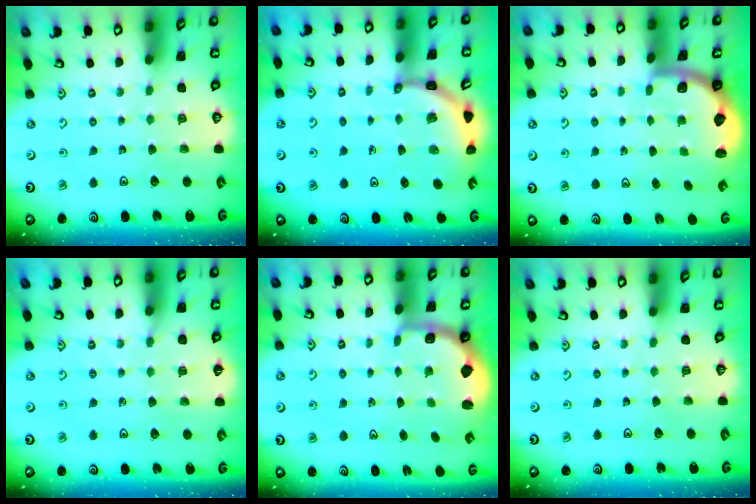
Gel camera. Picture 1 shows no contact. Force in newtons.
{"total": 3.4, "press": 3.4, "slide": 0.2}
{"total": 2.0, "press": 1.9, "slide": 0.5}
{"total": 3.6, "press": 3.6, "slide": 0.4}
{"total": 2.2, "press": 1.5, "slide": 1.6}
{"total": 0.0}